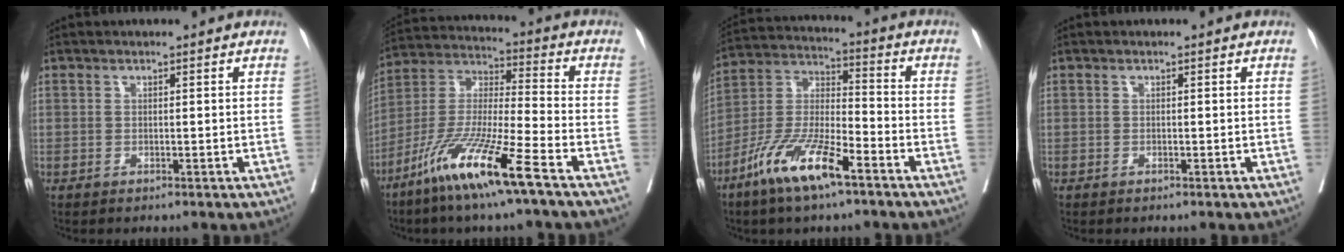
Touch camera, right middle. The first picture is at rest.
{"total": 14.9, "force": [-9.0, -0.4, 11.9], "torque": [-0.246, -0.038, -0.180]}
{"total": 13.0, "force": [-7.9, 2.5, 10.0], "torque": [-0.210, -0.015, -0.154]}
{"total": 0.0}